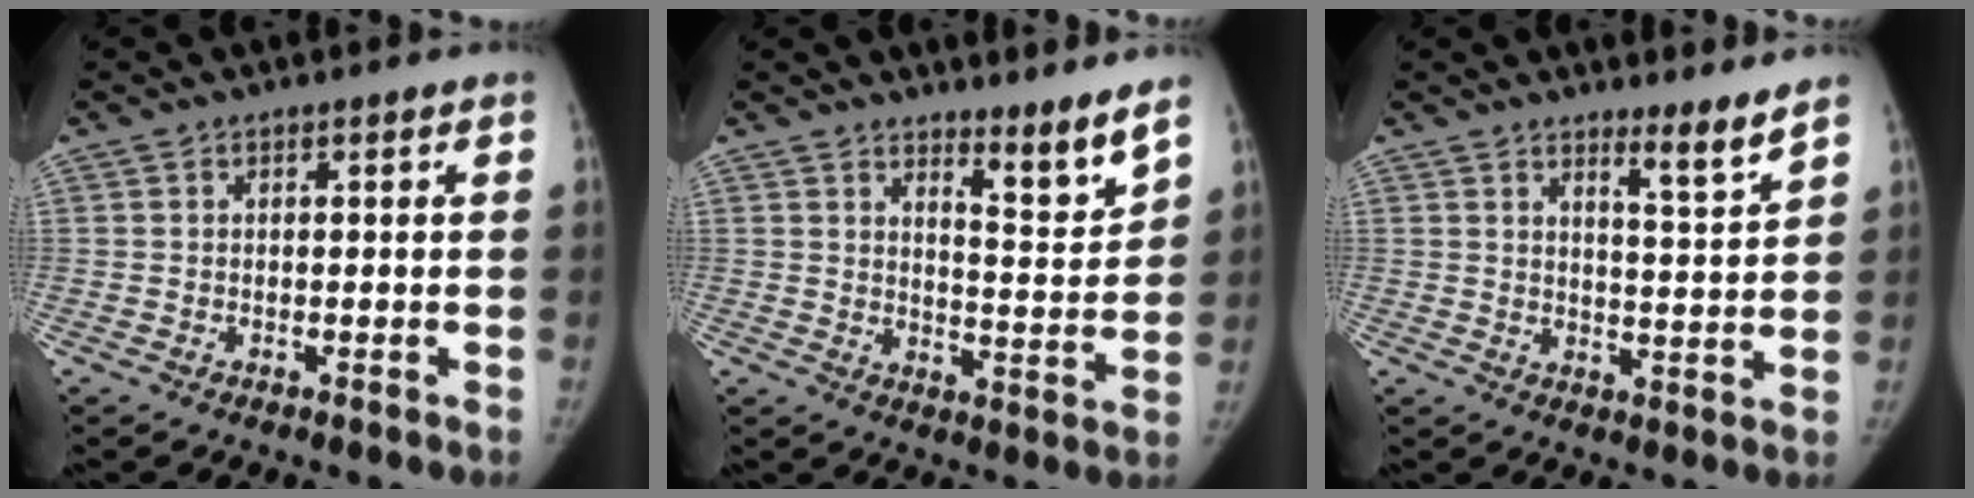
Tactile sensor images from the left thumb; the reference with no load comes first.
{"total": 6.8, "force": [5.8, 0.7, 3.6], "torque": [-0.041, -0.061, 0.090]}
{"total": 5.2, "force": [4.4, -0.1, 2.9], "torque": [-0.041, -0.051, 0.070]}